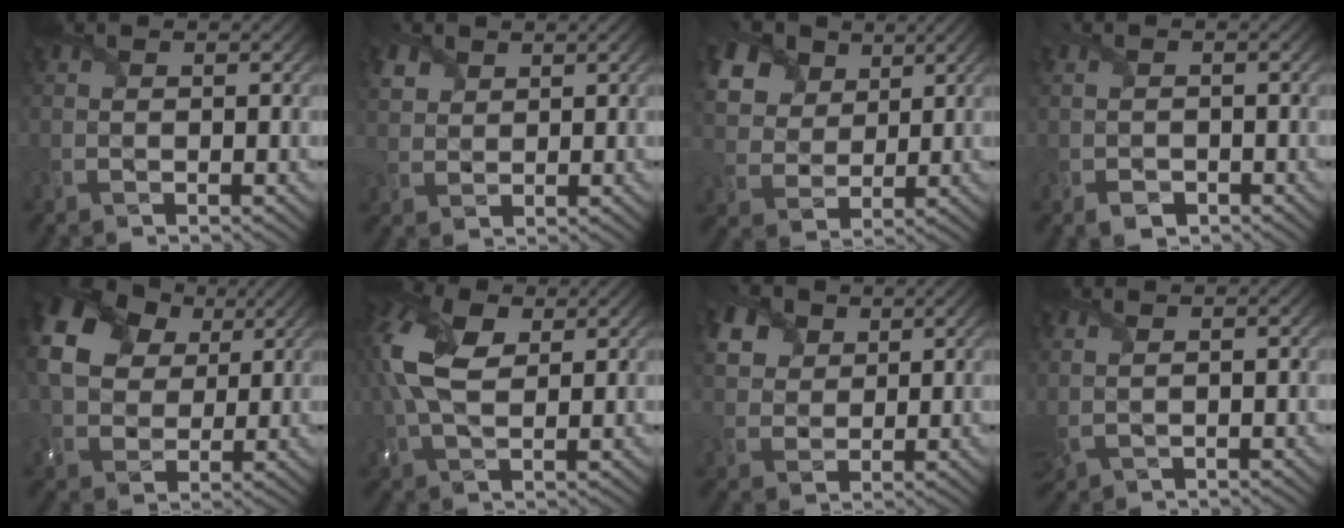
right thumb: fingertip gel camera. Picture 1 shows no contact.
{"total": 2.8, "force": [1.9, 1.9, 0.9], "torque": [-0.039, 0.005, 0.038]}
{"total": 13.1, "force": [7.3, 9.0, 6.2], "torque": [-0.193, 0.021, 0.151]}
{"total": 1.4, "force": [-1.1, 0.8, 0.4], "torque": [-0.013, -0.006, -0.024]}
{"total": 14.3, "force": [5.6, 10.3, 8.2], "torque": [-0.215, 0.035, 0.105]}
{"total": 10.5, "force": [2.9, 5.8, 8.2], "torque": [-0.229, 0.024, 0.052]}
{"total": 7.0, "force": [3.8, 4.9, 3.2], "torque": [-0.125, 0.016, 0.066]}
{"total": 1.6, "force": [0.9, 0.5, 1.3], "torque": [-0.044, 0.005, 0.025]}